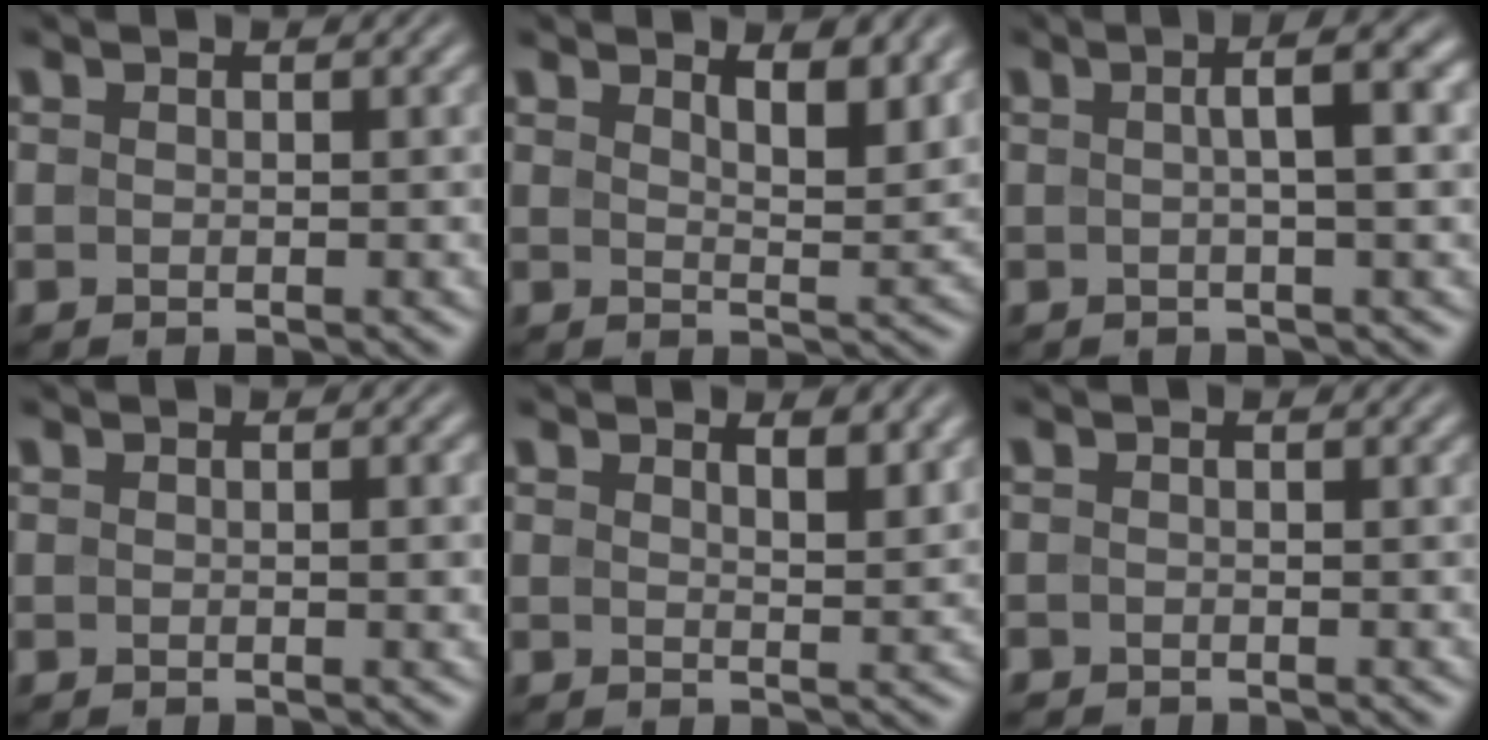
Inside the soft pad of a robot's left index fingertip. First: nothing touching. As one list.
[{"total": 4.1, "force": [2.8, 1.2, 2.7], "torque": [-0.036, -0.002, 0.042]}, {"total": 4.8, "force": [0.7, 1.1, 4.7], "torque": [-0.061, 0.017, 0.006]}, {"total": 0.8, "force": [0.0, 0.1, 0.8], "torque": [-0.010, 0.001, 0.001]}, {"total": 2.5, "force": [1.7, 0.6, 1.6], "torque": [-0.018, -0.003, 0.029]}, {"total": 0.6, "force": [-0.5, 0.1, -0.1], "torque": [0.000, -0.005, -0.010]}]